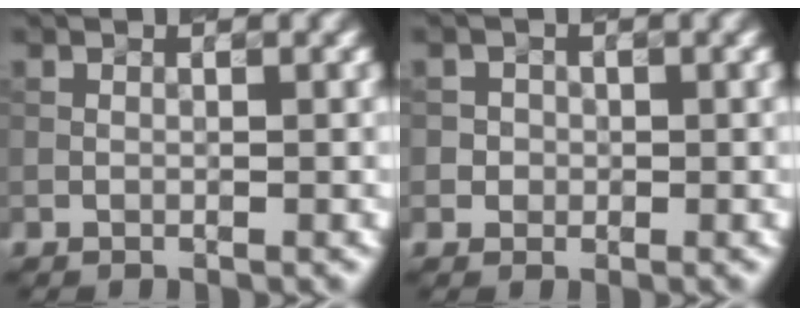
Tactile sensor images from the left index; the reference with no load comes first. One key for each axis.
{"total": 1.7, "fx": 0.2, "fy": 1.6, "fz": 0.4, "tx": 0.007, "ty": 0.002, "tz": 0.003}